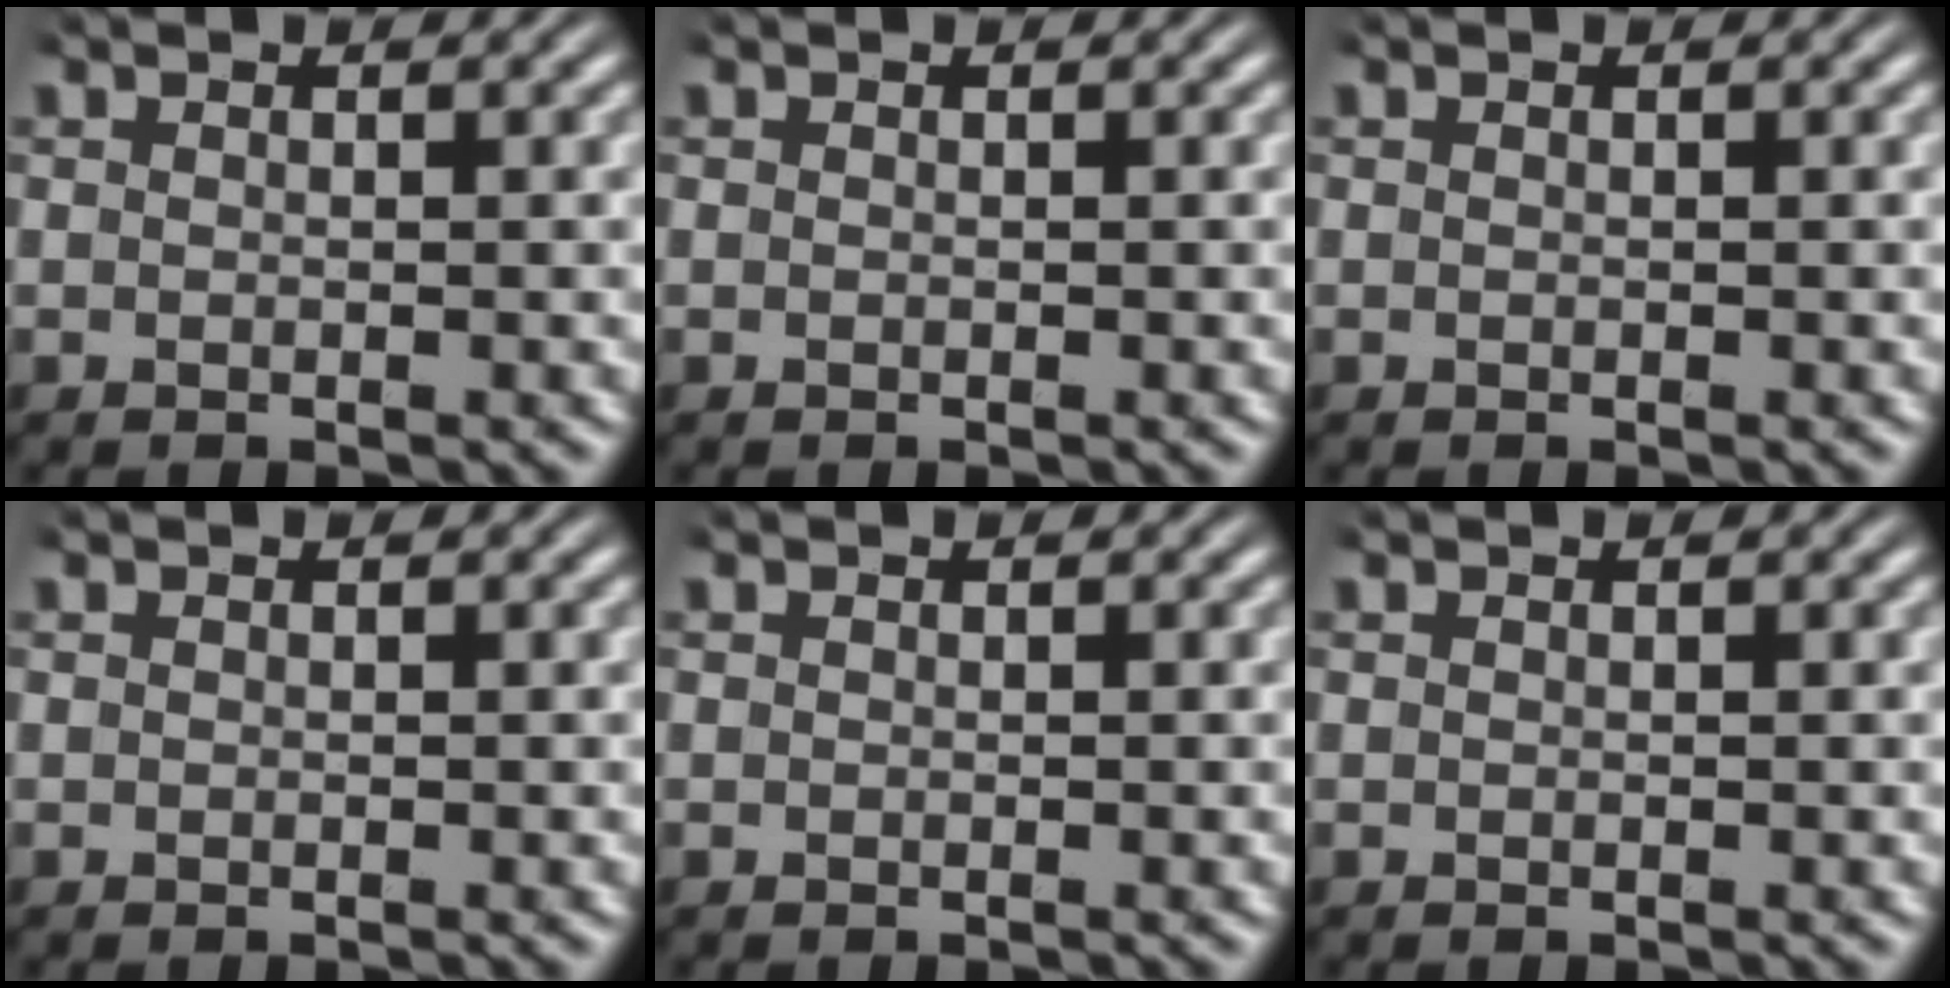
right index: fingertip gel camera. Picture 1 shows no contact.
{"total": 0.0}
{"total": 0.0}
{"total": 0.0}
{"total": 0.0}
{"total": 0.0}